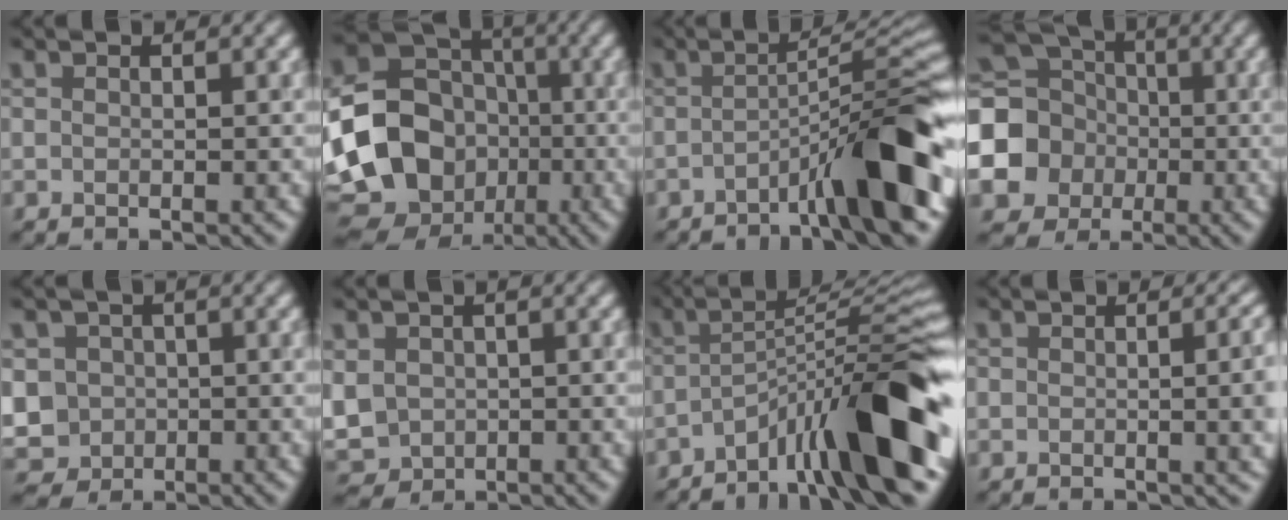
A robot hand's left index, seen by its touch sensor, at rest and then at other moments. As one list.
[{"total": 16.6, "force": [-3.3, 14.5, 7.3], "torque": [-0.164, -0.021, -0.075]}, {"total": 9.0, "force": [-4.0, 1.0, 8.0], "torque": [-0.104, 0.027, -0.072]}, {"total": 14.0, "force": [-2.3, 12.9, 4.9], "torque": [-0.158, -0.012, -0.069]}, {"total": 6.3, "force": [-1.0, 5.8, 2.2], "torque": [-0.052, 0.003, -0.042]}, {"total": 4.5, "force": [-0.3, 3.9, 2.2], "torque": [-0.060, -0.002, -0.005]}, {"total": 11.6, "force": [-5.5, 1.9, 10.0], "torque": [-0.134, 0.025, -0.096]}, {"total": 4.6, "force": [-0.4, 2.0, 4.1], "torque": [-0.035, -0.009, 0.001]}]